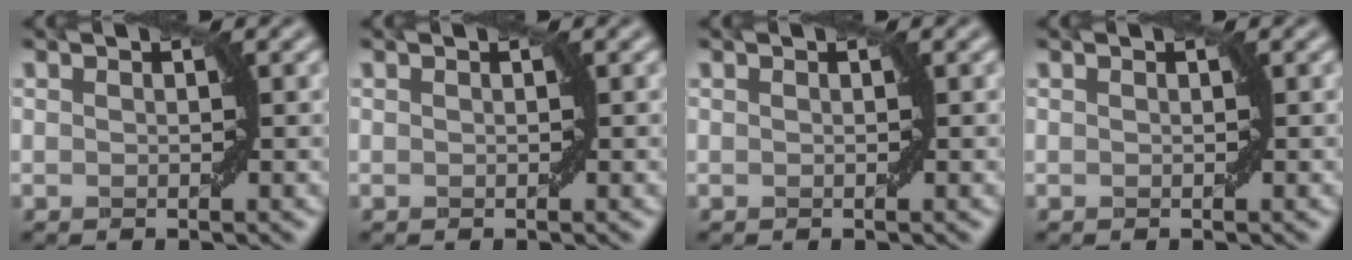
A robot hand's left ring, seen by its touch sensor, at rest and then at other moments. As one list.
[{"total": 0.0}, {"total": 0.0}, {"total": 0.0}]